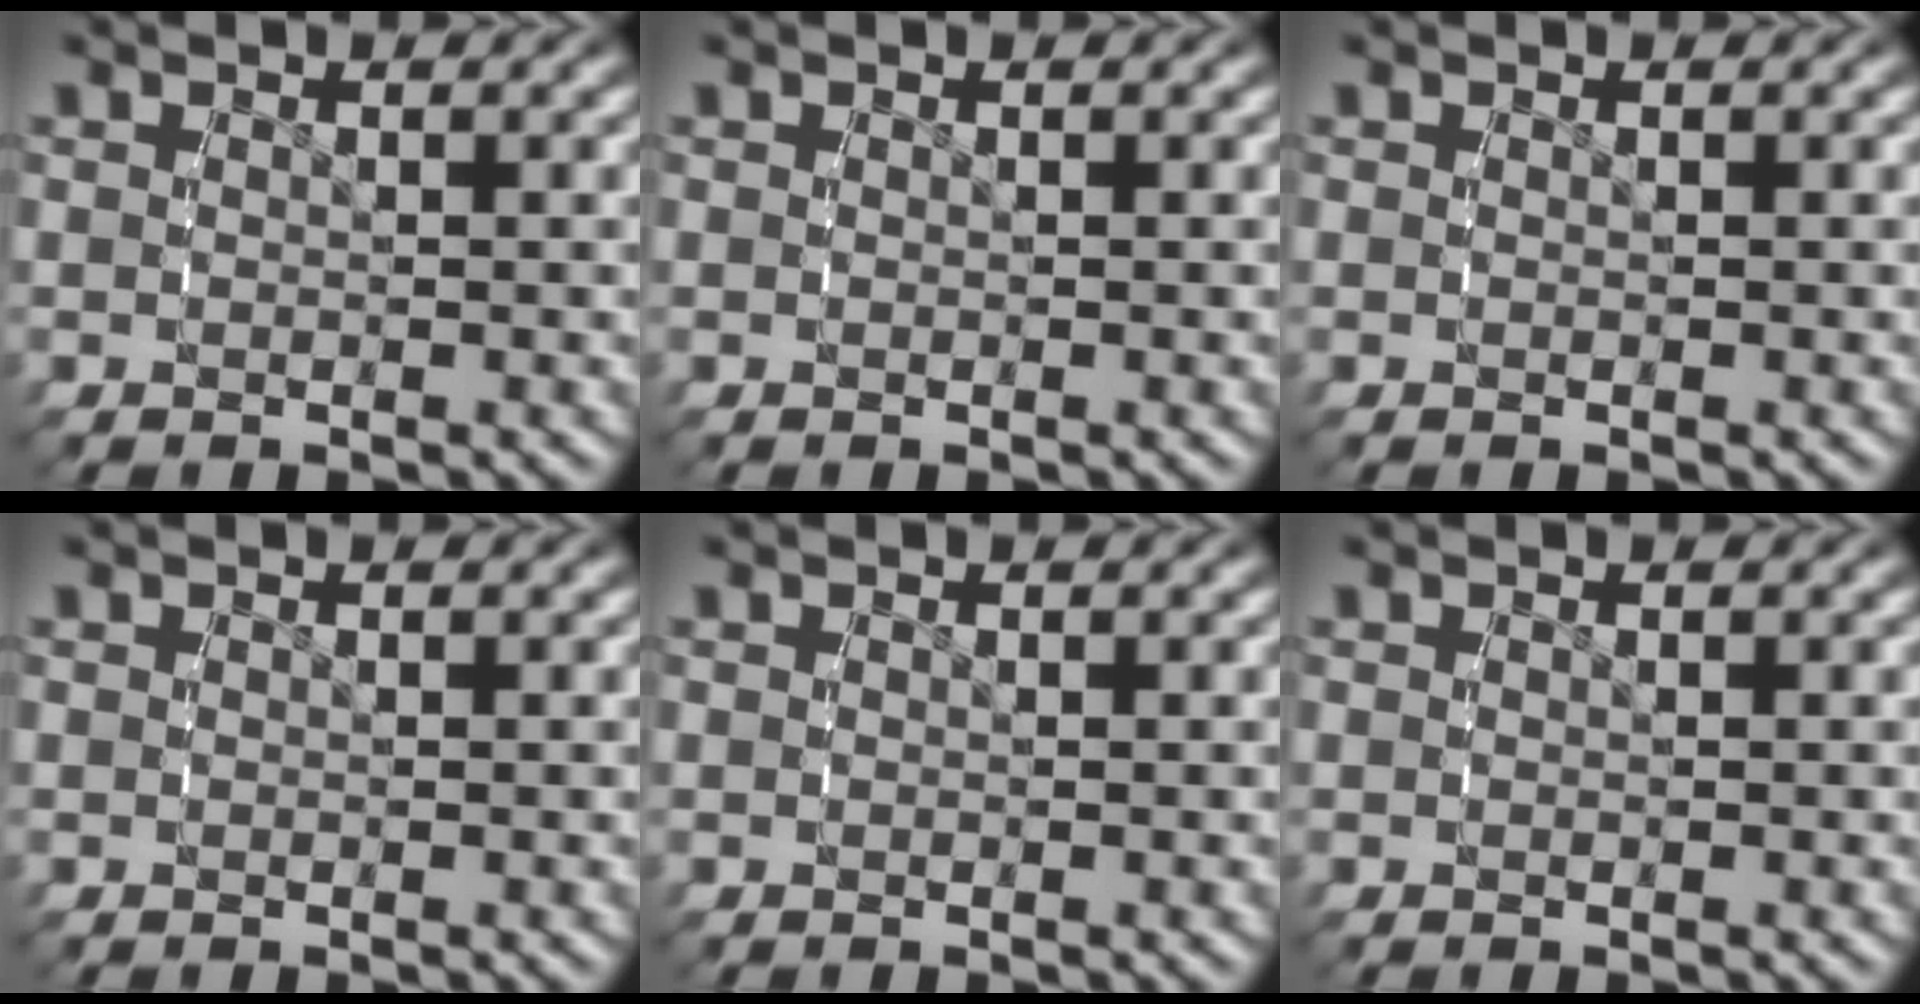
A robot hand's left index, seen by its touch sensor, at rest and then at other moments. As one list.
[{"total": 0.0}, {"total": 0.0}, {"total": 0.0}, {"total": 0.0}, {"total": 0.0}]